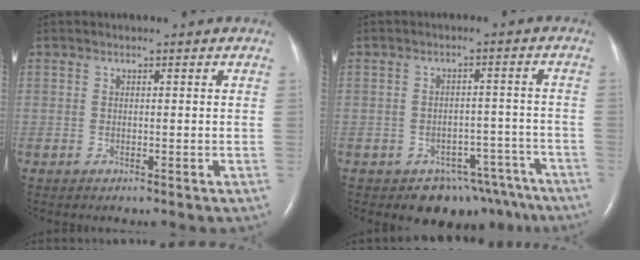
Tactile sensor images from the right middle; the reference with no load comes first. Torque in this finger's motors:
{"motor_torque": [0.28, -0.28, 0.05, 0.01]}